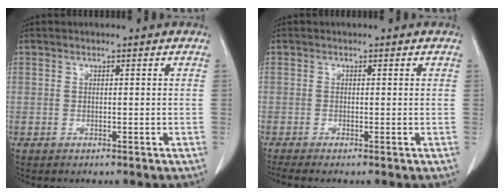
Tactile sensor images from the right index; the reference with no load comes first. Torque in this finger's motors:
{"motor_torque": [-0.09, 0.03, 0.00, 0.01]}